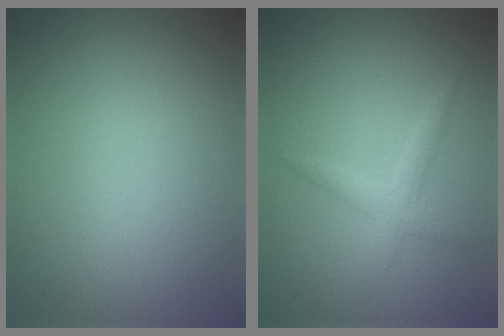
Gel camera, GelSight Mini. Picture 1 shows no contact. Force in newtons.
{"total": 1.8, "press": 1.8, "slide": 0.1}